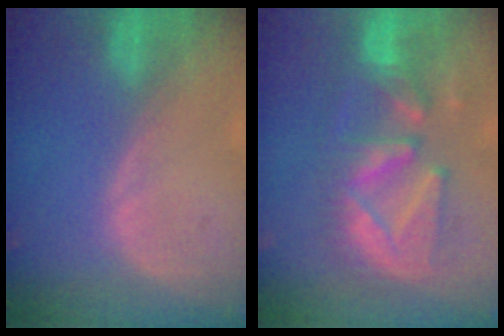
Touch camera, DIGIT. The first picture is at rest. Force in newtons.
{"total": 10.9, "press": 10.6, "slide": 2.8}